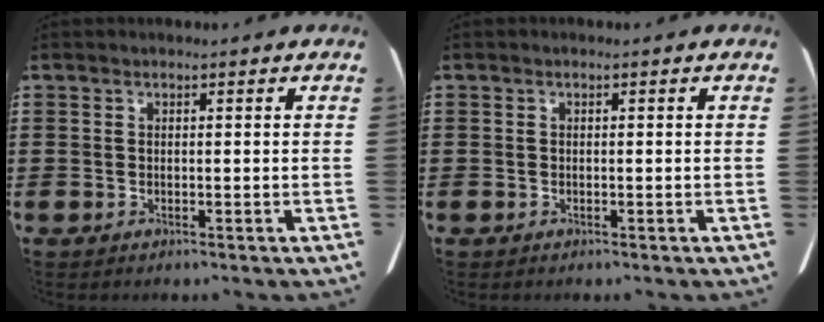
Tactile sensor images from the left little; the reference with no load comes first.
{"total": 0.0}